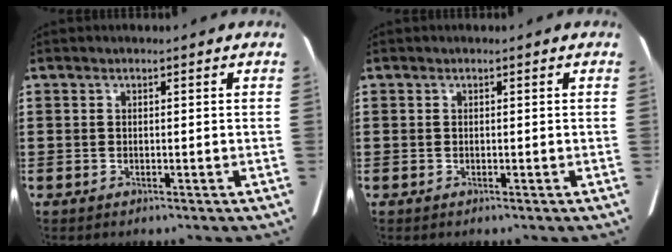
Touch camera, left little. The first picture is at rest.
{"total": 0.0}